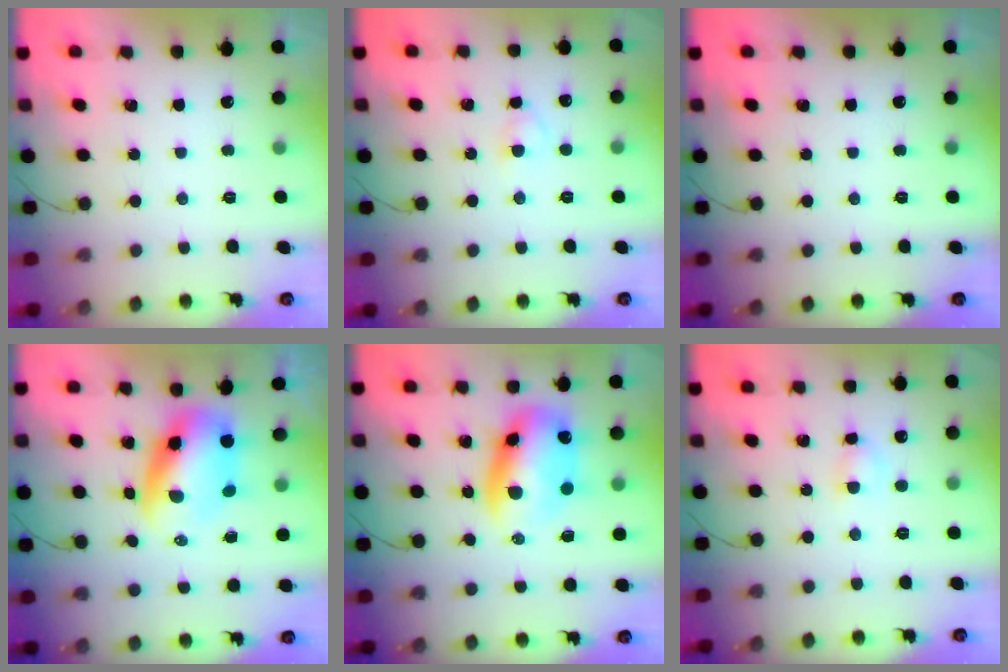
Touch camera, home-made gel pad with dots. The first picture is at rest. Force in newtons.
{"total": 2.9, "press": 2.7, "slide": 1.1}
{"total": 0.0}
{"total": 7.6, "press": 7.3, "slide": 2.3}
{"total": 11.8, "press": 11.5, "slide": 2.6}
{"total": 3.4, "press": 3.2, "slide": 1.2}